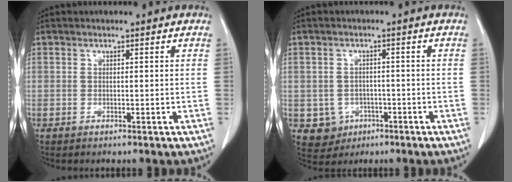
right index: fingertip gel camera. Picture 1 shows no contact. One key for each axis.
{"total": 4.5, "fx": -1.5, "fy": 4.3, "fz": 0.6, "tx": 0.000, "ty": 0.010, "tz": -0.011}